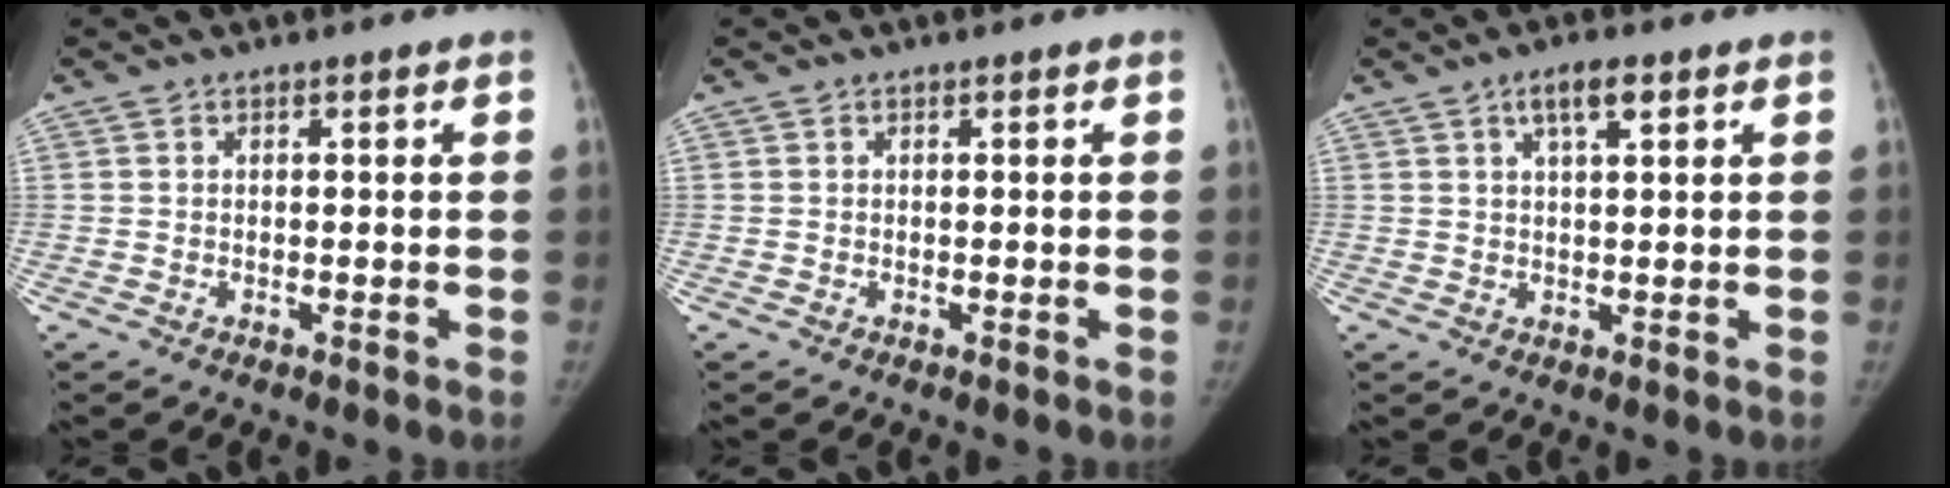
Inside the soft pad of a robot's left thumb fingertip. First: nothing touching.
{"total": 0.0}
{"total": 4.0, "force": [2.1, 1.1, 3.2], "torque": [-0.054, -0.001, 0.038]}